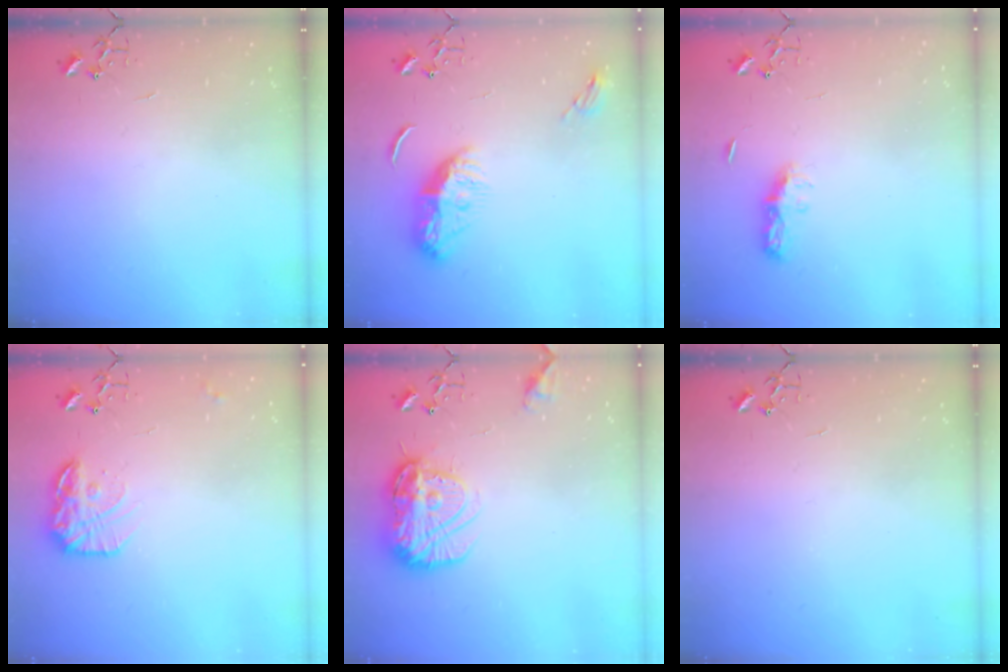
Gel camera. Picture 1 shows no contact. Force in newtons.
{"total": 12.0, "press": 11.9, "slide": 0.3}
{"total": 6.7, "press": 6.6, "slide": 0.7}
{"total": 15.0, "press": 15.0, "slide": 1.1}
{"total": 15.5, "press": 15.4, "slide": 1.4}
{"total": 0.0}